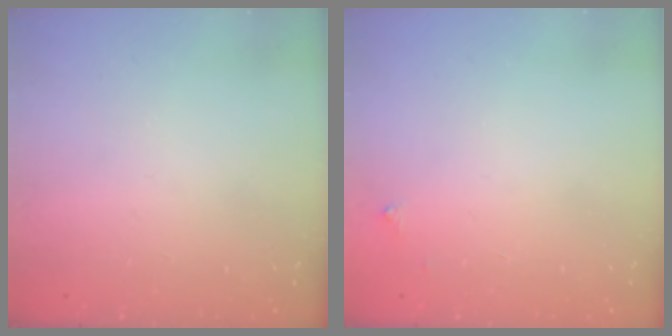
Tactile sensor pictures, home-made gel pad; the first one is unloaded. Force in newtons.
{"total": 2.5, "press": 2.5, "slide": 0.4}